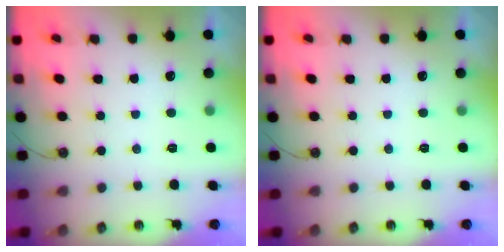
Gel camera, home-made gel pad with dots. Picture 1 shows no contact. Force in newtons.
{"total": 0.0}